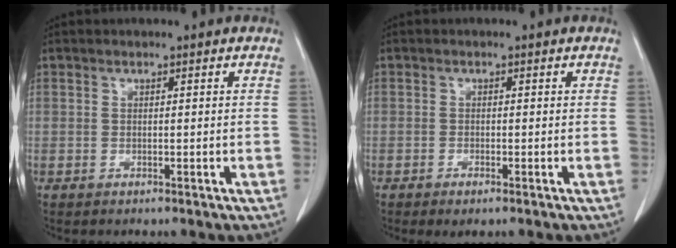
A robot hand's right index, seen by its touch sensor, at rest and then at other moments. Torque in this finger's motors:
{"motor_torque": [0.21, -0.19, 0.08, 0.00]}